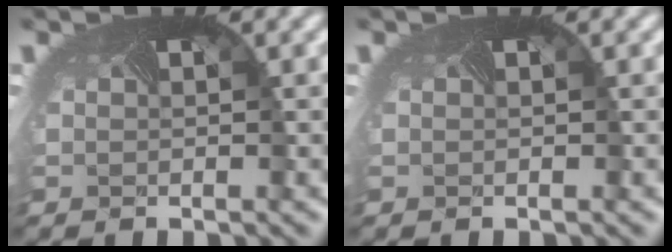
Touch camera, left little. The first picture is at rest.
{"total": 0.0}